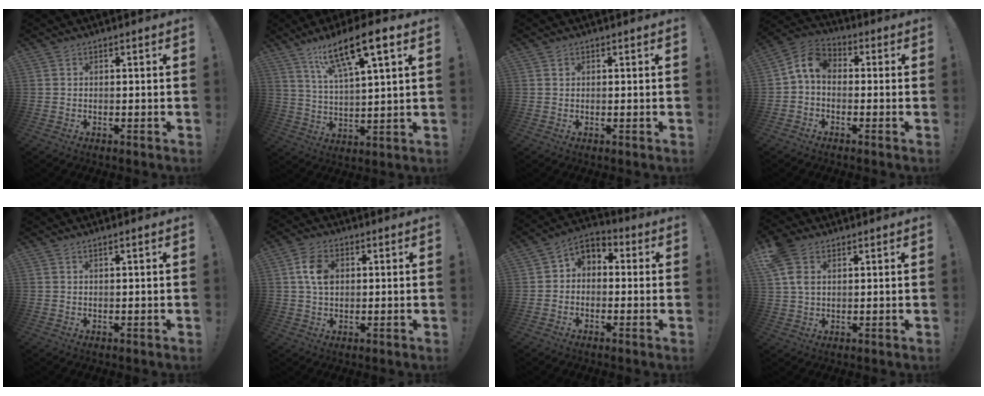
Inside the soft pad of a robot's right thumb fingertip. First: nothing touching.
{"total": 14.6, "force": [9.1, 3.4, 10.8], "torque": [-0.182, -0.045, 0.147]}
{"total": 0.7, "force": [0.3, 0.6, 0.1], "torque": [0.001, 0.001, 0.006]}
{"total": 7.9, "force": [-0.1, 5.4, 5.8], "torque": [-0.113, 0.018, 0.002]}
{"total": 1.3, "force": [0.5, -0.2, 1.1], "torque": [-0.023, 0.000, 0.008]}
{"total": 8.0, "force": [1.7, 5.7, 5.3], "torque": [-0.106, 0.008, 0.034]}
{"total": 4.8, "force": [-1.2, 4.2, 2.1], "torque": [-0.049, 0.018, -0.020]}
{"total": 7.6, "force": [3.2, 4.9, 4.8], "torque": [-0.095, 0.001, 0.065]}